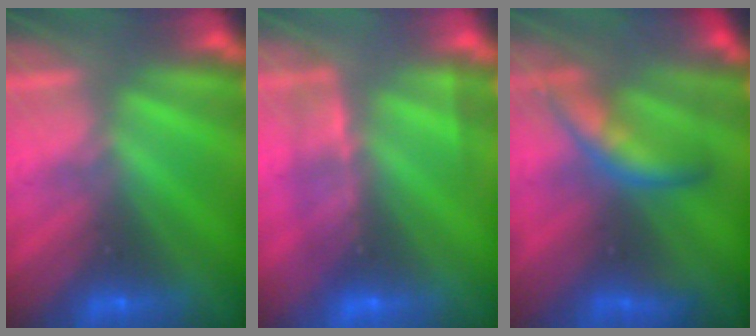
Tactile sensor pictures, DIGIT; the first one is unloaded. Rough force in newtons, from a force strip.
{"total": 2.2}
{"total": 7.2}